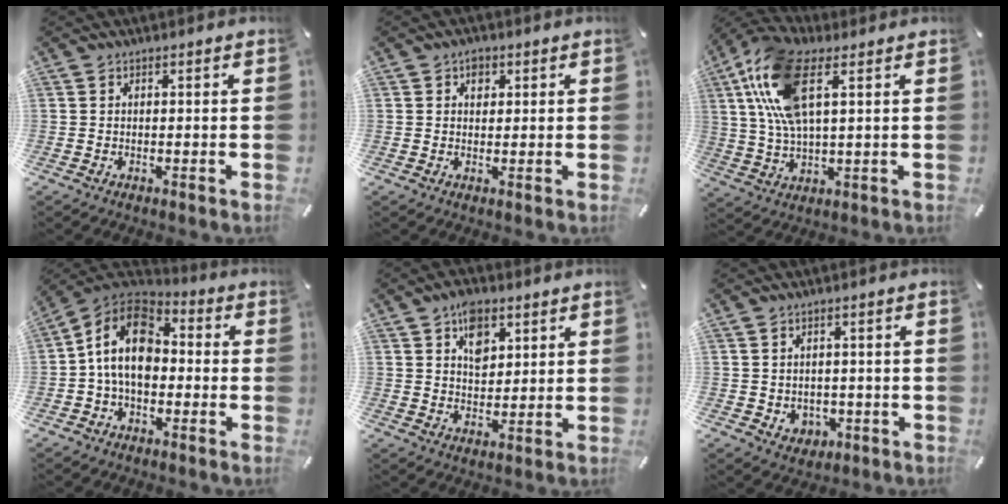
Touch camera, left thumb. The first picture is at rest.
{"total": 2.2, "force": [0.8, 1.8, 1.0], "torque": [-0.006, -0.001, 0.010]}
{"total": 15.4, "force": [6.4, 6.7, 12.4], "torque": [-0.271, 0.001, 0.116]}
{"total": 13.2, "force": [-0.4, 9.0, 9.7], "torque": [-0.199, 0.010, -0.011]}
{"total": 7.3, "force": [3.5, 5.1, 4.0], "torque": [-0.052, -0.008, 0.058]}
{"total": 3.4, "force": [0.1, 3.3, 0.7], "torque": [-0.003, -0.001, 0.000]}